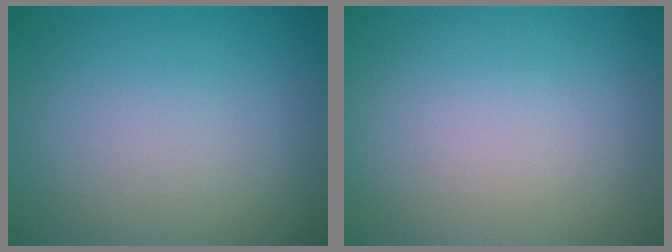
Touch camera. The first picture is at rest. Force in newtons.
{"total": 0.0}